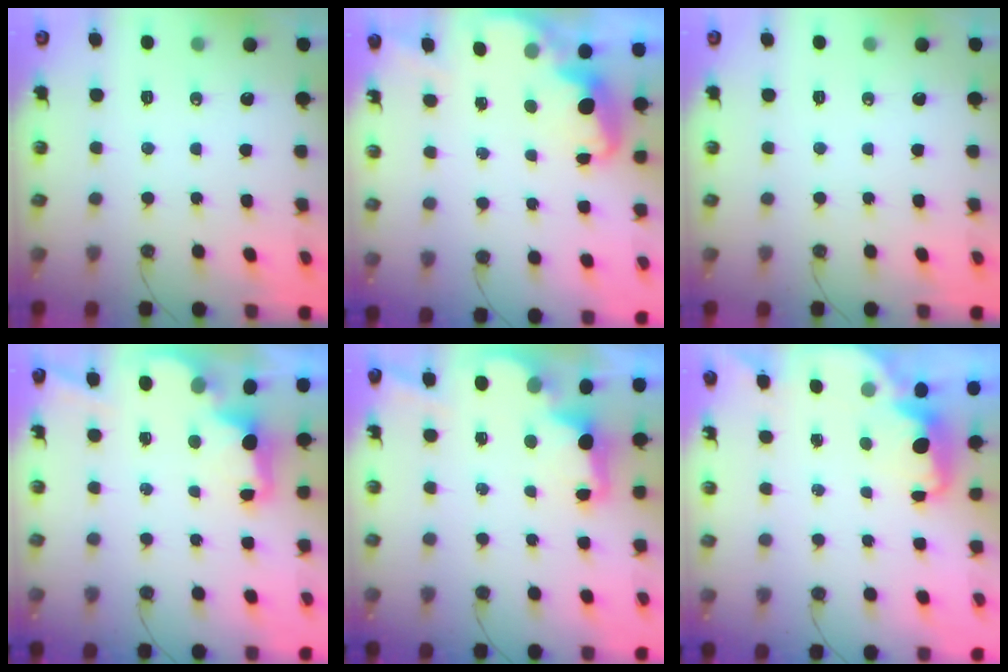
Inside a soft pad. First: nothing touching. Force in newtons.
{"total": 2.8, "press": 2.7, "slide": 0.8}
{"total": 0.0}
{"total": 2.5, "press": 2.3, "slide": 0.8}
{"total": 2.6, "press": 2.5, "slide": 0.8}
{"total": 2.4, "press": 2.3, "slide": 0.6}